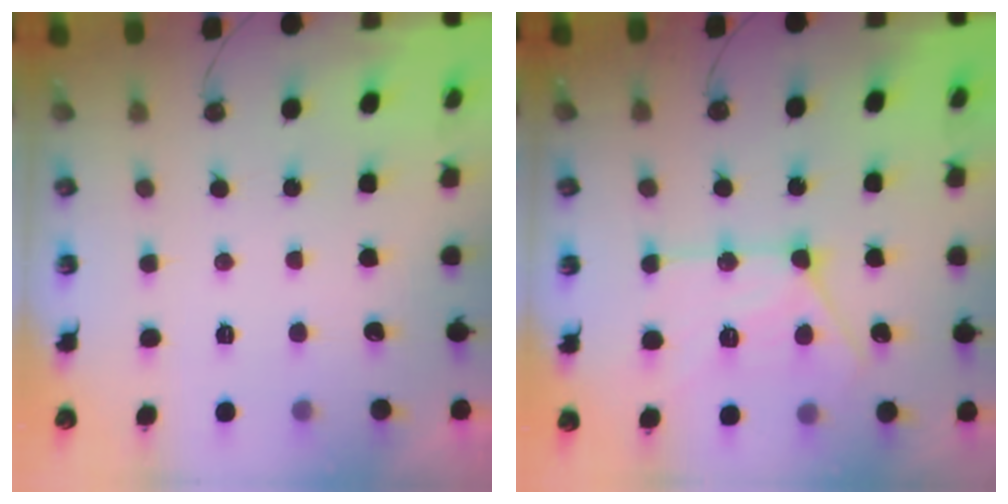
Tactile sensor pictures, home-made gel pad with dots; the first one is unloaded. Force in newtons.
{"total": 16.1, "press": 16.1, "slide": 1.4}